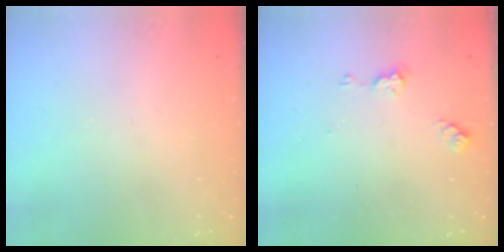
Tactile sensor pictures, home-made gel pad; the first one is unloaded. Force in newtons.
{"total": 5.1, "press": 5.0, "slide": 0.6}